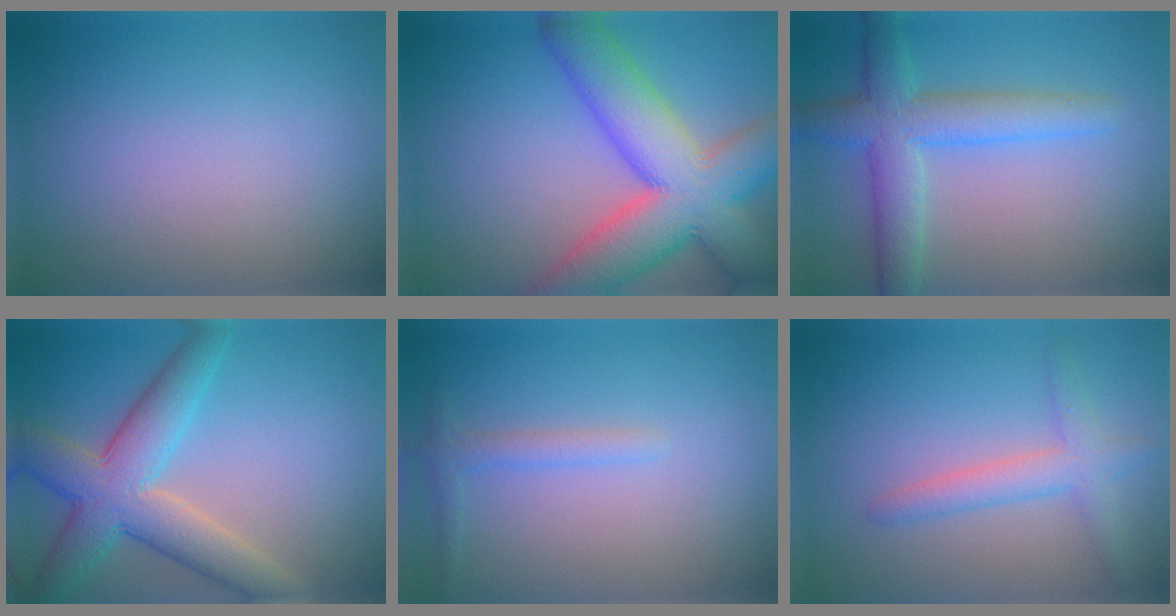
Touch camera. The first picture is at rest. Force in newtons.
{"total": 11.8, "press": 11.8, "slide": 0.9}
{"total": 5.6, "press": 5.6, "slide": 0.2}
{"total": 7.3, "press": 7.3, "slide": 0.4}
{"total": 1.4, "press": 1.4, "slide": 0.1}
{"total": 3.0, "press": 3.0, "slide": 0.1}